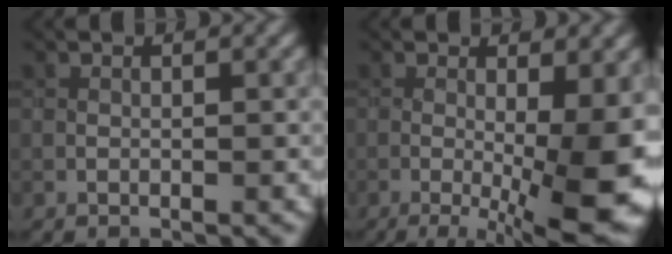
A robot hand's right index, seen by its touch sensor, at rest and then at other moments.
{"total": 11.8, "force": [-2.8, 3.4, 10.9], "torque": [-0.147, -0.003, -0.038]}